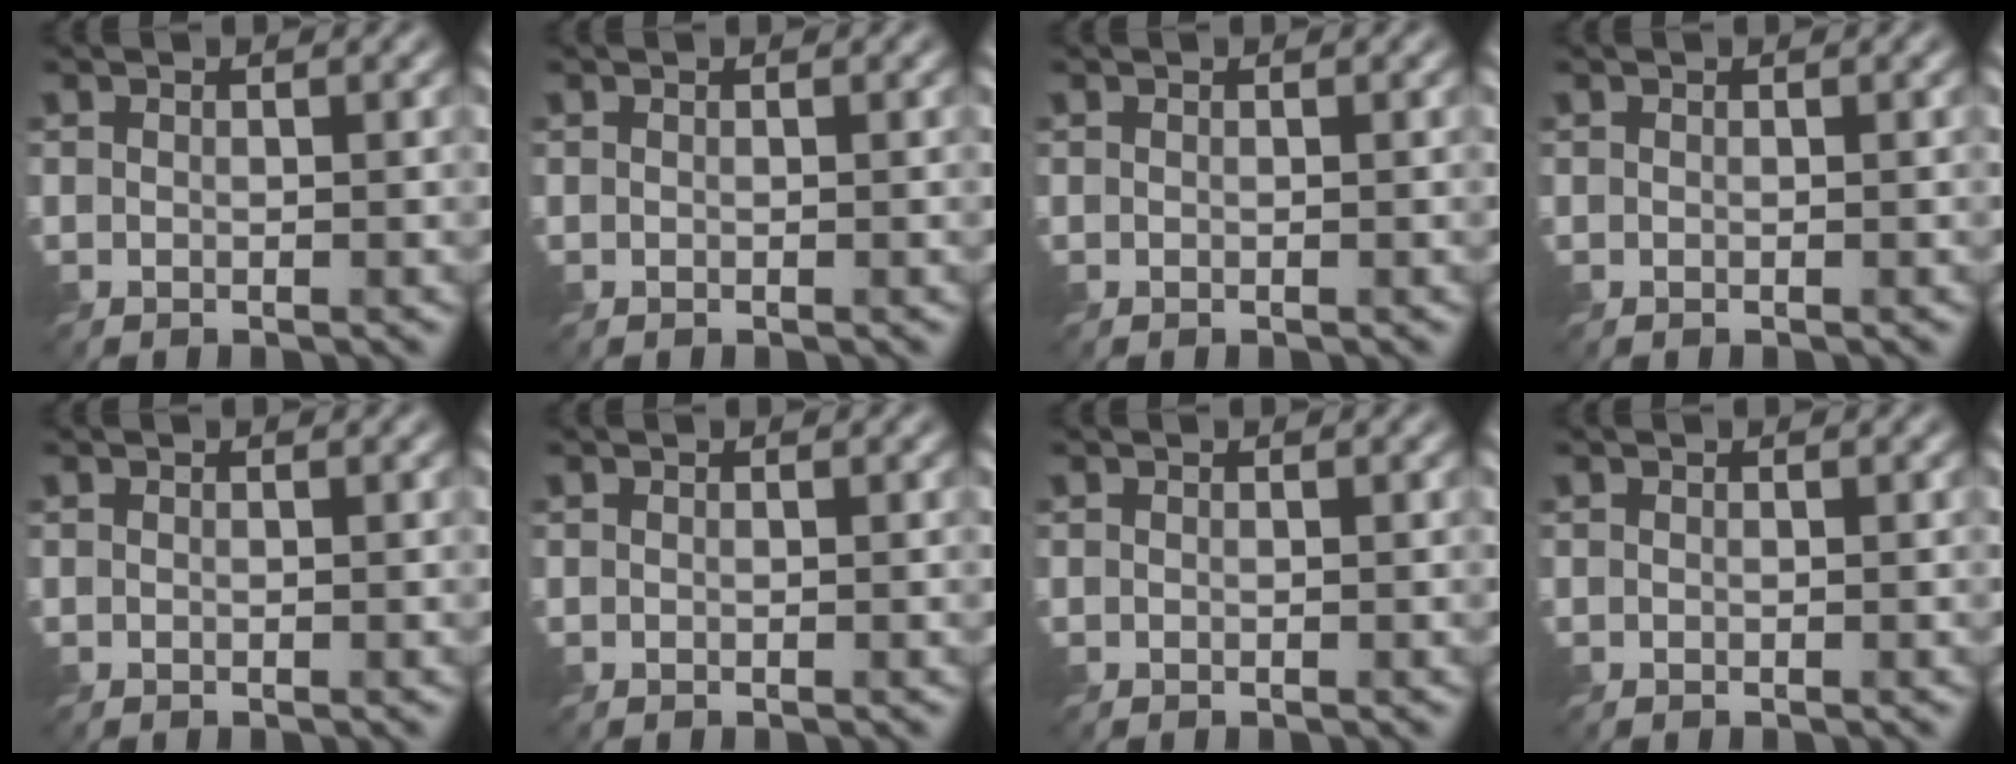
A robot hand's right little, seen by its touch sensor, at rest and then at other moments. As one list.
[{"total": 0.0}, {"total": 0.0}, {"total": 0.0}, {"total": 0.0}, {"total": 0.0}, {"total": 0.0}, {"total": 0.0}]